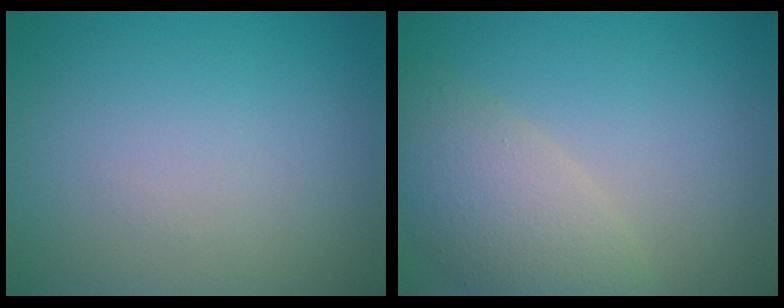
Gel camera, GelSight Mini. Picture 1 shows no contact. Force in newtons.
{"total": 5.5, "press": 5.5, "slide": 0.5}